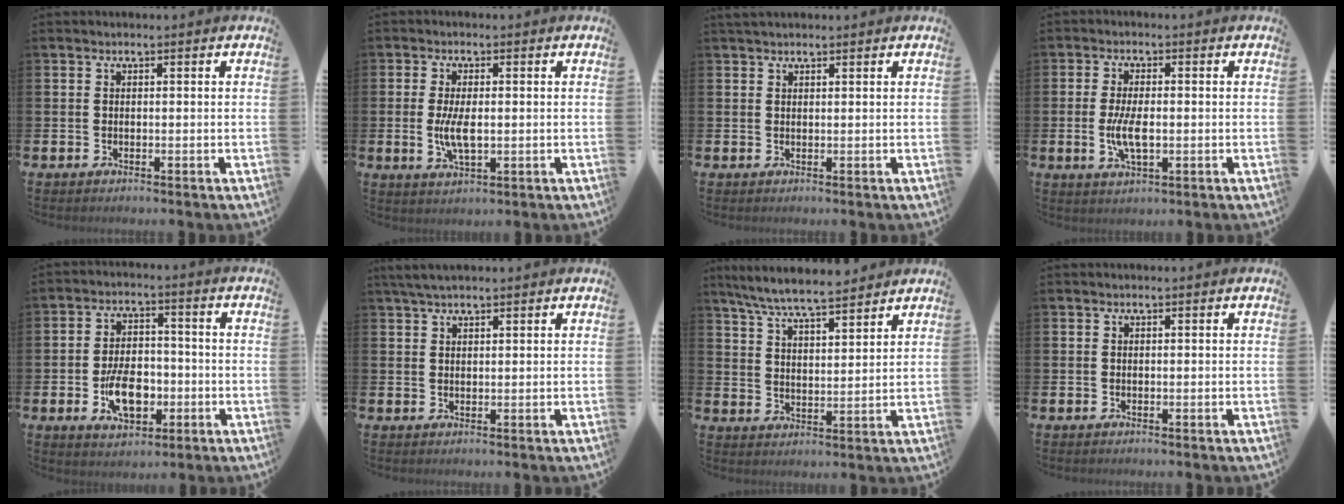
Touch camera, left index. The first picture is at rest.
{"total": 5.0, "force": [-0.1, 2.1, 4.5], "torque": [-0.091, 0.001, -0.004]}
{"total": 1.4, "force": [1.3, 0.4, 0.3], "torque": [0.001, 0.001, 0.022]}
{"total": 5.3, "force": [-0.5, 2.2, 4.8], "torque": [-0.092, 0.002, -0.010]}
{"total": 7.2, "force": [-2.1, 4.3, 5.3], "torque": [-0.089, 0.011, -0.038]}
{"total": 2.8, "force": [2.3, 0.7, 1.4], "torque": [-0.031, 0.003, 0.042]}
{"total": 7.2, "force": [6.8, 0.5, 2.2], "torque": [-0.072, -0.032, 0.124]}
{"total": 0.0}